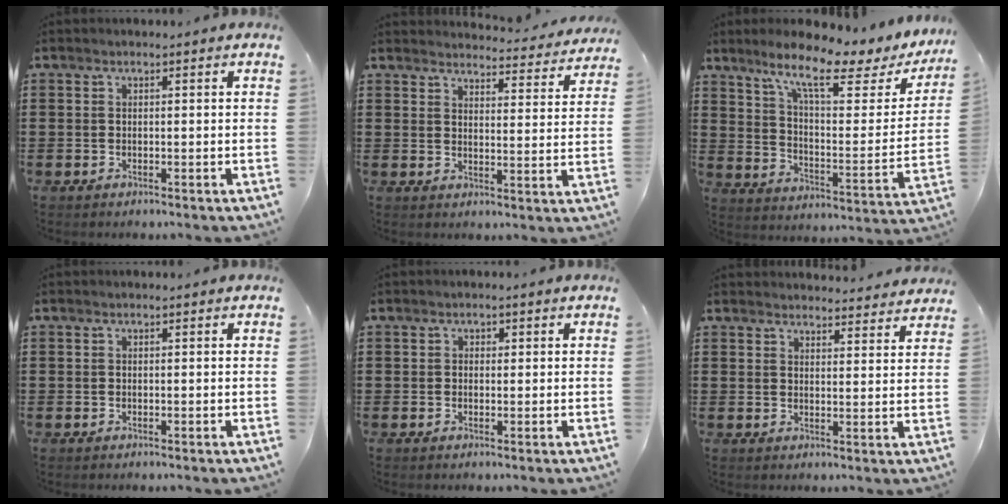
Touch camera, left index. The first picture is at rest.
{"total": 3.7, "force": [3.7, 0.1, 0.3], "torque": [-0.006, -0.034, 0.060]}
{"total": 11.4, "force": [8.3, 2.0, 7.6], "torque": [-0.152, -0.045, 0.134]}
{"total": 0.0}
{"total": 0.7, "force": [0.1, 0.6, 0.3], "torque": [-0.008, 0.004, 0.003]}
{"total": 3.5, "force": [3.5, 0.0, 0.1], "torque": [-0.005, -0.020, 0.064]}